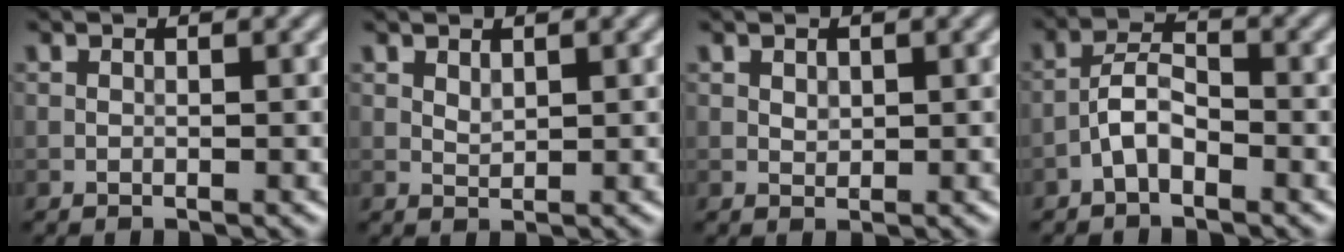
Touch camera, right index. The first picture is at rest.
{"total": 0.9, "force": [0.6, 0.4, 0.5], "torque": [-0.014, -0.001, 0.015]}
{"total": 0.8, "force": [0.4, 0.6, 0.4], "torque": [-0.008, -0.003, 0.009]}
{"total": 2.9, "force": [-1.7, 1.2, 2.0], "torque": [-0.036, 0.012, -0.039]}